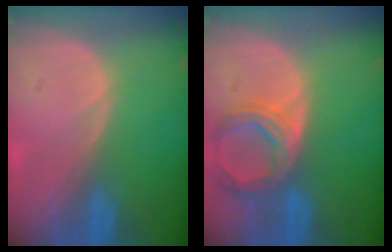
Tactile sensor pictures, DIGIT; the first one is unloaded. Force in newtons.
{"total": 6.9, "press": 6.4, "slide": 2.7}